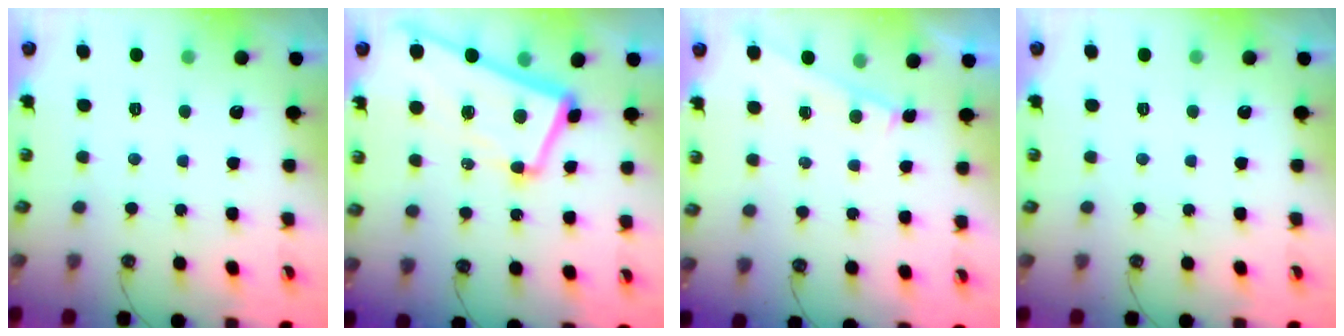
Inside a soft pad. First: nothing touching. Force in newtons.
{"total": 7.2, "press": 7.1, "slide": 1.1}
{"total": 2.3, "press": 2.3, "slide": 0.1}
{"total": 0.0}